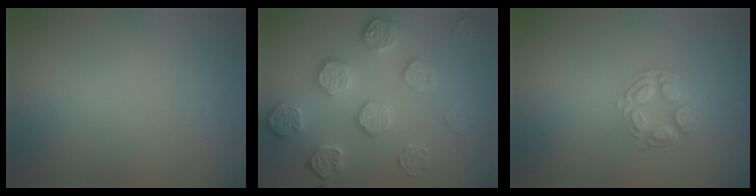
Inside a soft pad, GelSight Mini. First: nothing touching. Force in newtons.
{"total": 5.0, "press": 4.3, "slide": 2.5}
{"total": 4.2, "press": 3.1, "slide": 2.8}